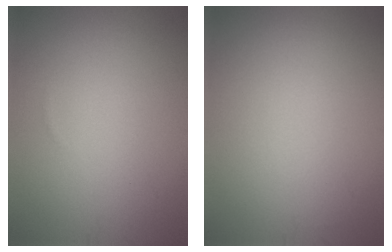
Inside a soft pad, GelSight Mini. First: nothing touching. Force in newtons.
{"total": 0.0}